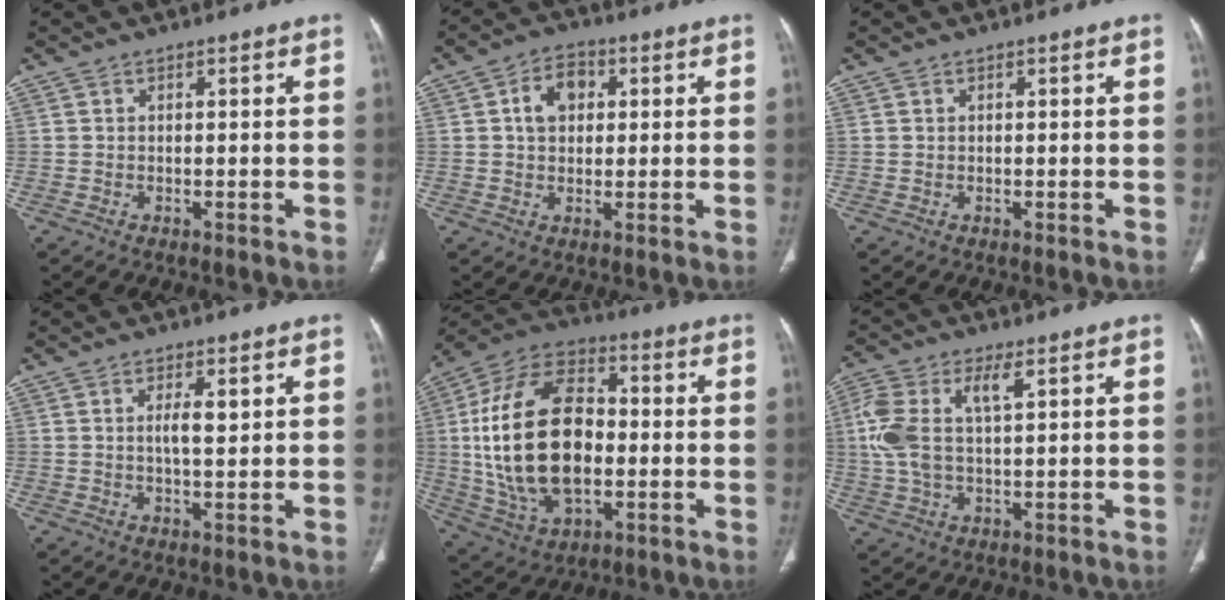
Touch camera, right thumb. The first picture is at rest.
{"total": 6.8, "force": [1.5, 4.9, 4.3], "torque": [-0.054, 0.009, 0.020]}
{"total": 0.0}
{"total": 3.5, "force": [0.9, 1.0, 3.2], "torque": [-0.052, -0.006, 0.015]}
{"total": 25.1, "force": [-0.4, 15.1, 20.0], "torque": [-0.367, 0.012, 0.001]}
{"total": 10.3, "force": [2.8, 4.7, 8.7], "torque": [-0.210, 0.013, 0.055]}